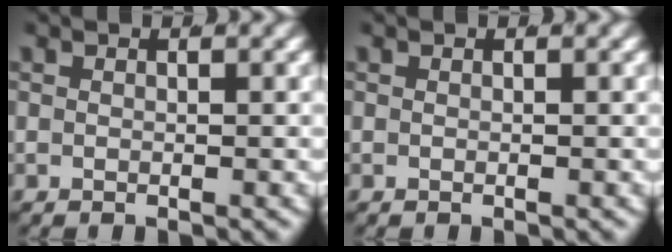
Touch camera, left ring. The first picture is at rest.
{"total": 0.0}